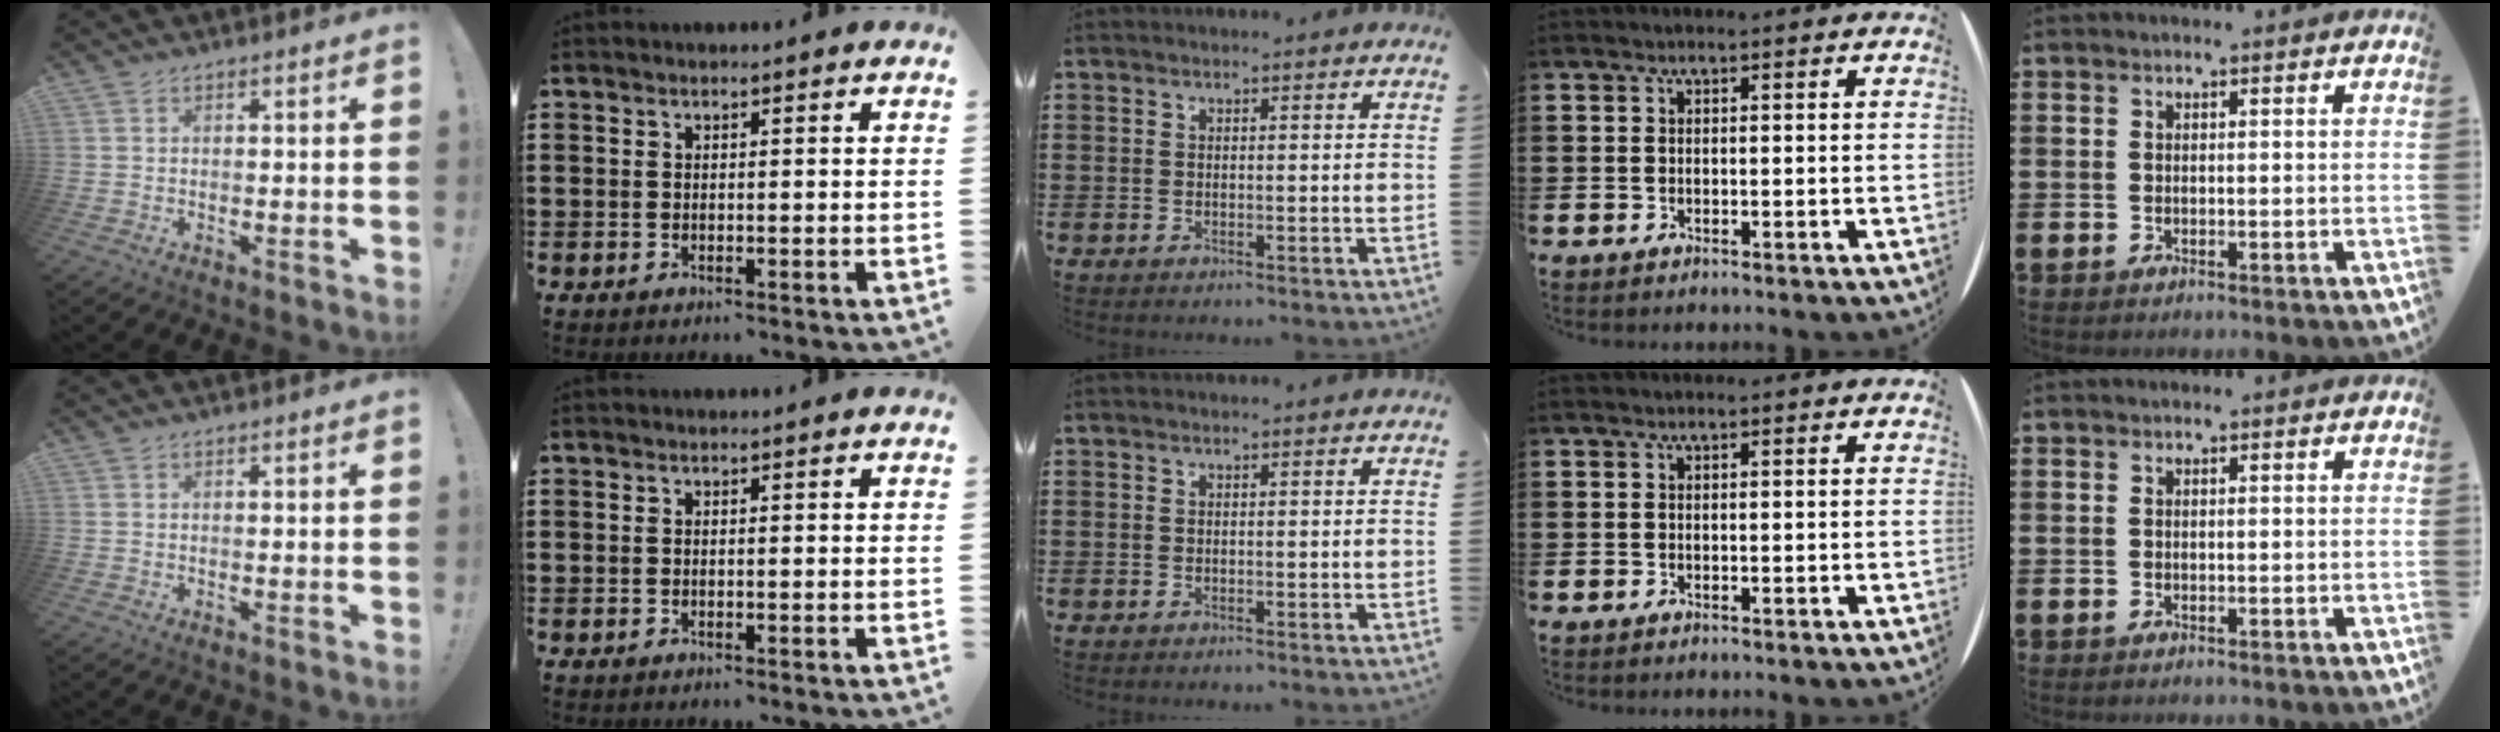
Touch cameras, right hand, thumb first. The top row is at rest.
{}